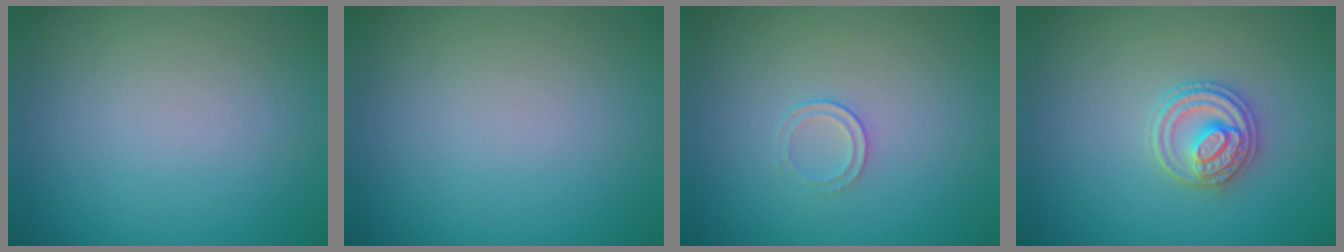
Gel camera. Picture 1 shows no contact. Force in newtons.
{"total": 0.0}
{"total": 1.0, "press": 0.5, "slide": 0.9}
{"total": 2.8, "press": 2.7, "slide": 0.6}